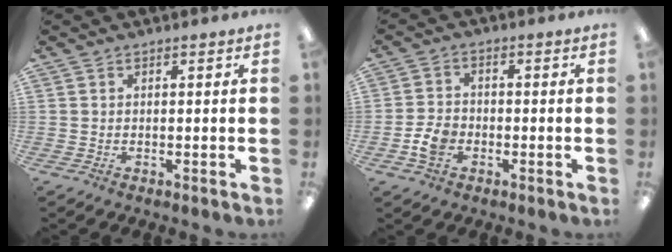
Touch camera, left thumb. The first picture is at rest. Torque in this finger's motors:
{"motor_torque": [-0.26, 0.37, 0.09, -0.07, 0.01]}